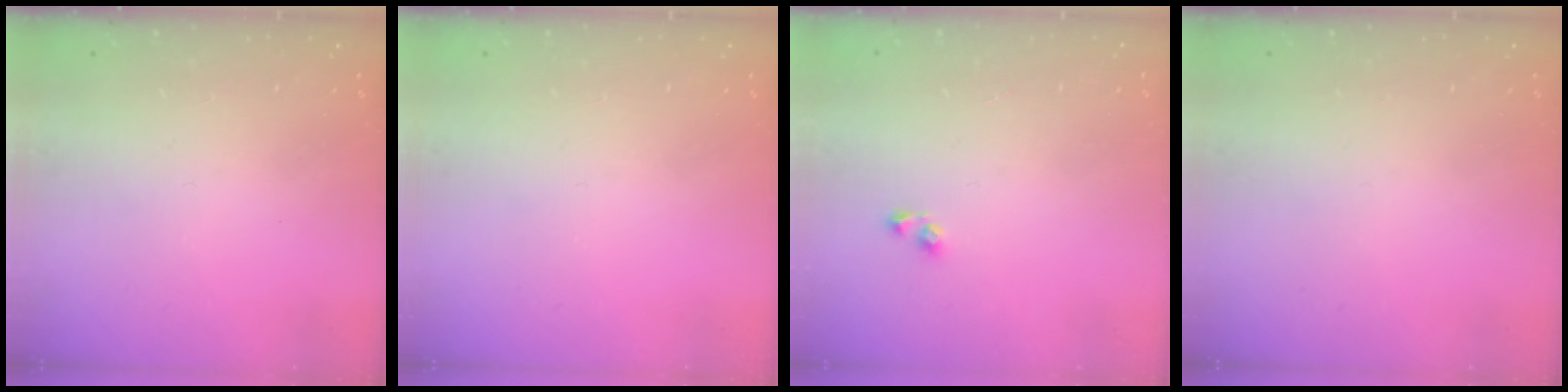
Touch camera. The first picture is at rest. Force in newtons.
{"total": 0.0}
{"total": 2.9, "press": 2.9, "slide": 0.2}
{"total": 0.0}